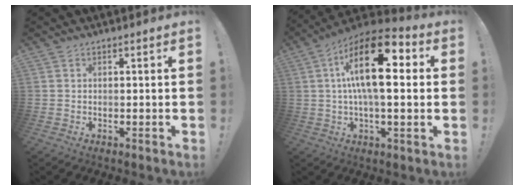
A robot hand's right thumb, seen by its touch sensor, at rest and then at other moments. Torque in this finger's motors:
{"motor_torque": [2.32, 2.69, 1.21, -0.48, 0.38]}